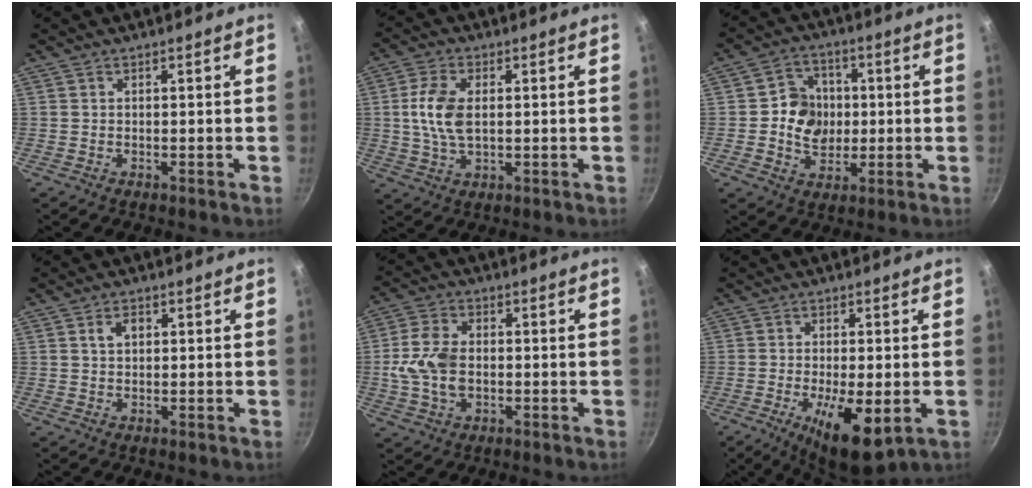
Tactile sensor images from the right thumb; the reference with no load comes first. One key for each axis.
{"total": 8.4, "fx": 1.0, "fy": 4.8, "fz": 6.9, "tx": -0.136, "ty": 0.003, "tz": 0.017}
{"total": 9.6, "fx": 0.1, "fy": 8.3, "fz": 4.9, "tx": -0.046, "ty": 0.001, "tz": -0.008}
{"total": 2.7, "fx": 1.0, "fy": 1.9, "fz": 1.7, "tx": -0.019, "ty": 0.000, "tz": 0.015}
{"total": 9.2, "fx": -0.7, "fy": 6.3, "fz": 6.7, "tx": -0.124, "ty": 0.010, "tz": -0.019}
{"total": 11.3, "fx": -3.4, "fy": 3.6, "fz": 10.1, "tx": -0.165, "ty": 0.000, "tz": -0.047}